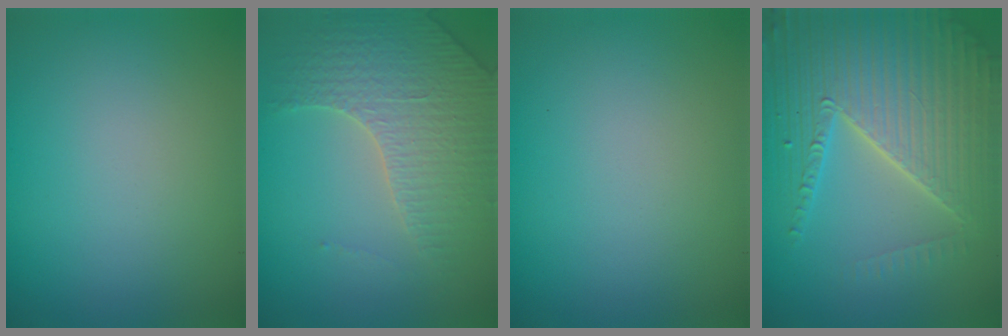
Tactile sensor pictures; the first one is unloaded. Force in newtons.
{"total": 3.6, "press": 3.5, "slide": 0.9}
{"total": 0.0}
{"total": 7.0, "press": 6.8, "slide": 1.5}